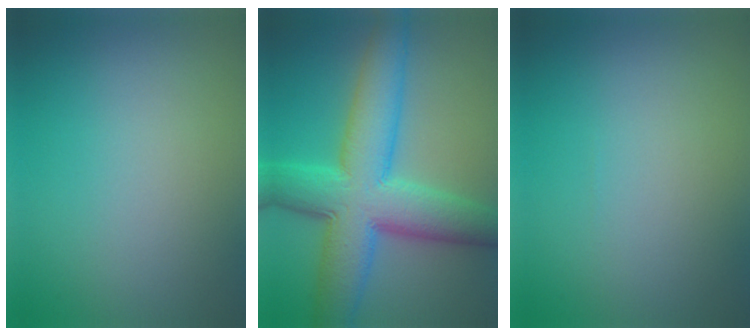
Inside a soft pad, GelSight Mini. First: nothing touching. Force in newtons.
{"total": 10.7, "press": 10.7, "slide": 0.2}
{"total": 0.0}